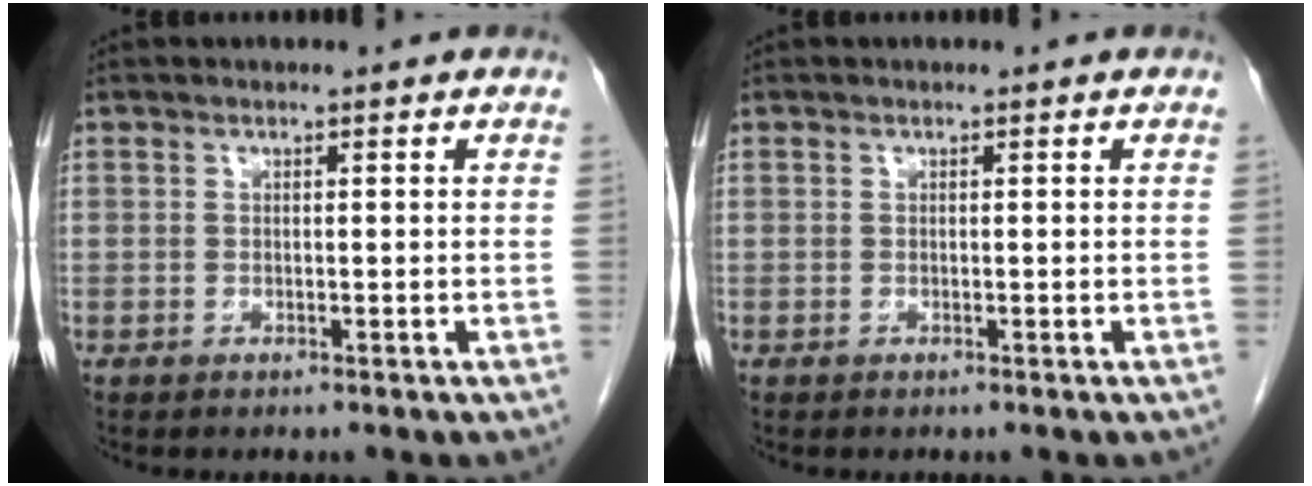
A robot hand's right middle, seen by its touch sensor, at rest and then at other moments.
{"total": 0.0}